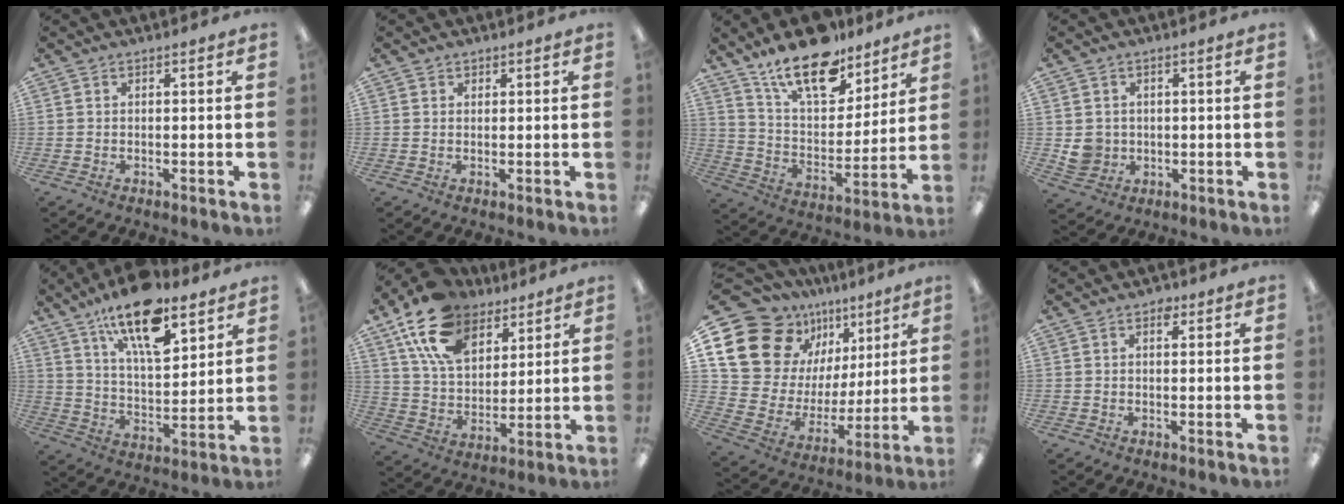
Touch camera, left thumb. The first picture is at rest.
{"total": 1.2, "force": [0.8, 0.9, -0.1], "torque": [0.002, 0.002, 0.015]}
{"total": 18.7, "force": [13.7, 8.3, 9.8], "torque": [-0.163, -0.082, 0.240]}
{"total": 4.9, "force": [0.4, 4.8, 0.8], "torque": [-0.009, 0.006, 0.011]}
{"total": 18.0, "force": [12.1, 7.0, 11.4], "torque": [-0.180, -0.066, 0.201]}
{"total": 17.7, "force": [11.3, 10.6, 8.5], "torque": [-0.164, -0.046, 0.212]}
{"total": 18.4, "force": [10.7, 12.9, 7.7], "torque": [-0.154, -0.065, 0.209]}
{"total": 1.9, "force": [0.8, 1.3, 1.1], "torque": [-0.006, -0.002, 0.010]}